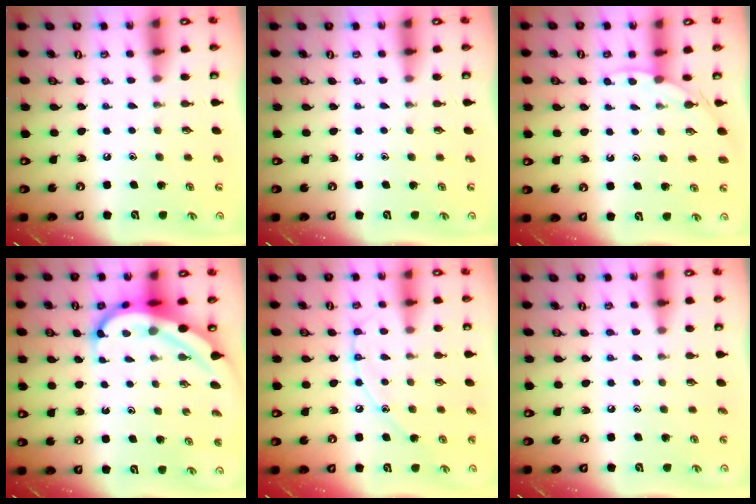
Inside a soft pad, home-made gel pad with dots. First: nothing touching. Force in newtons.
{"total": 0.0}
{"total": 2.9, "press": 2.9, "slide": 0.4}
{"total": 8.0, "press": 7.9, "slide": 1.0}
{"total": 9.5, "press": 9.4, "slide": 0.7}
{"total": 4.1, "press": 4.0, "slide": 0.5}